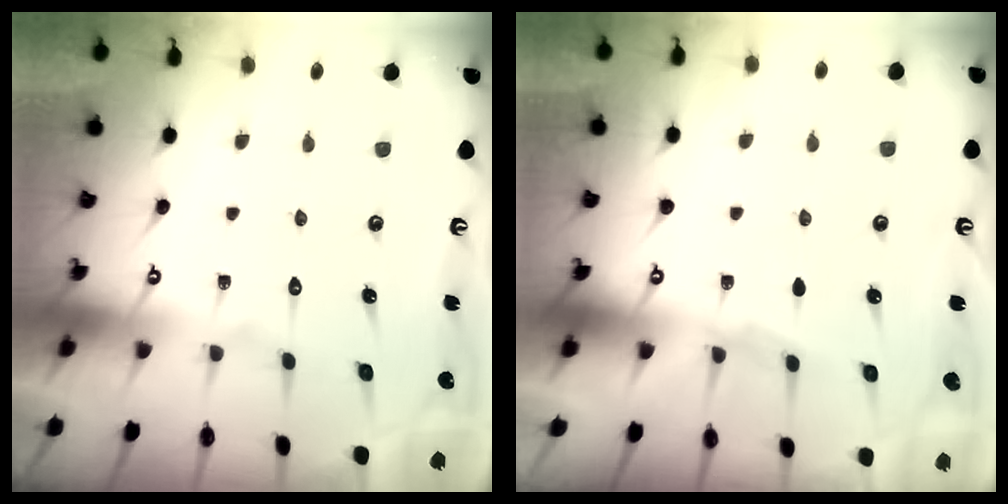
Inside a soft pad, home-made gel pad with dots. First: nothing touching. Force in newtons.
{"total": 3.4, "press": 3.4, "slide": 0.5}